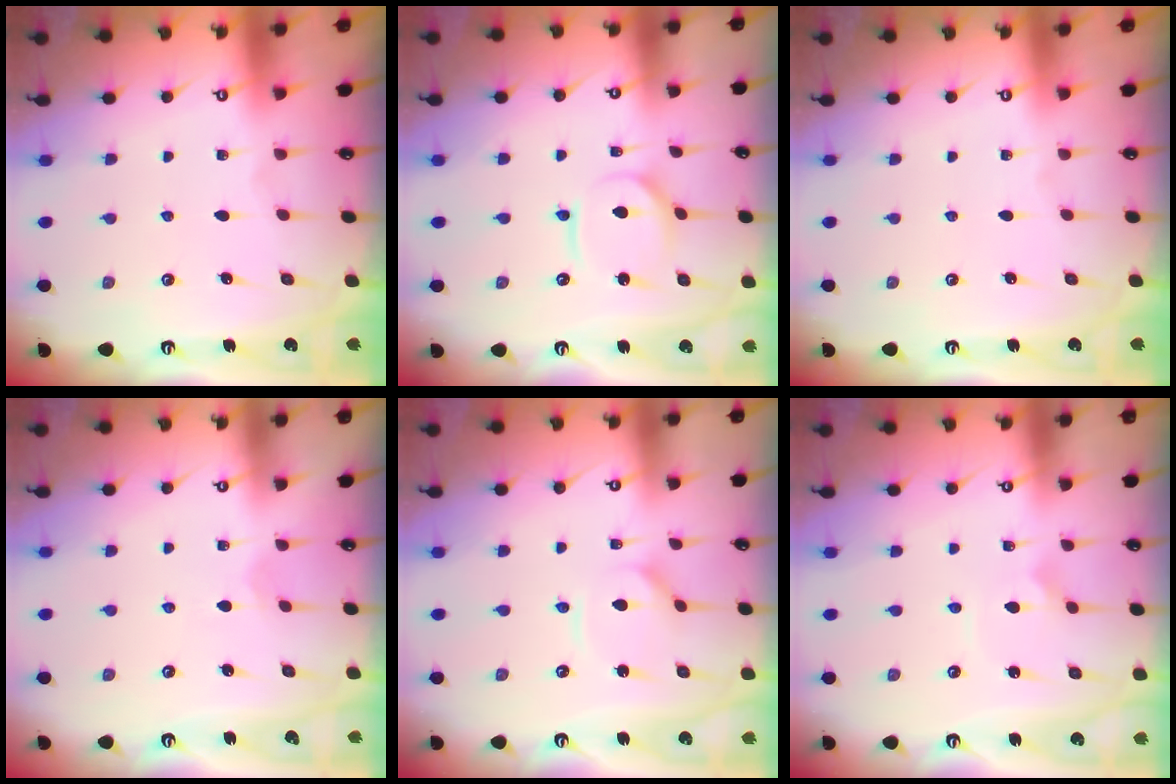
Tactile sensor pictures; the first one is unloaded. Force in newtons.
{"total": 5.5, "press": 5.5, "slide": 0.5}
{"total": 0.0}
{"total": 2.1, "press": 2.1, "slide": 0.3}
{"total": 2.8, "press": 2.8, "slide": 0.3}
{"total": 3.0, "press": 3.0, "slide": 0.0}